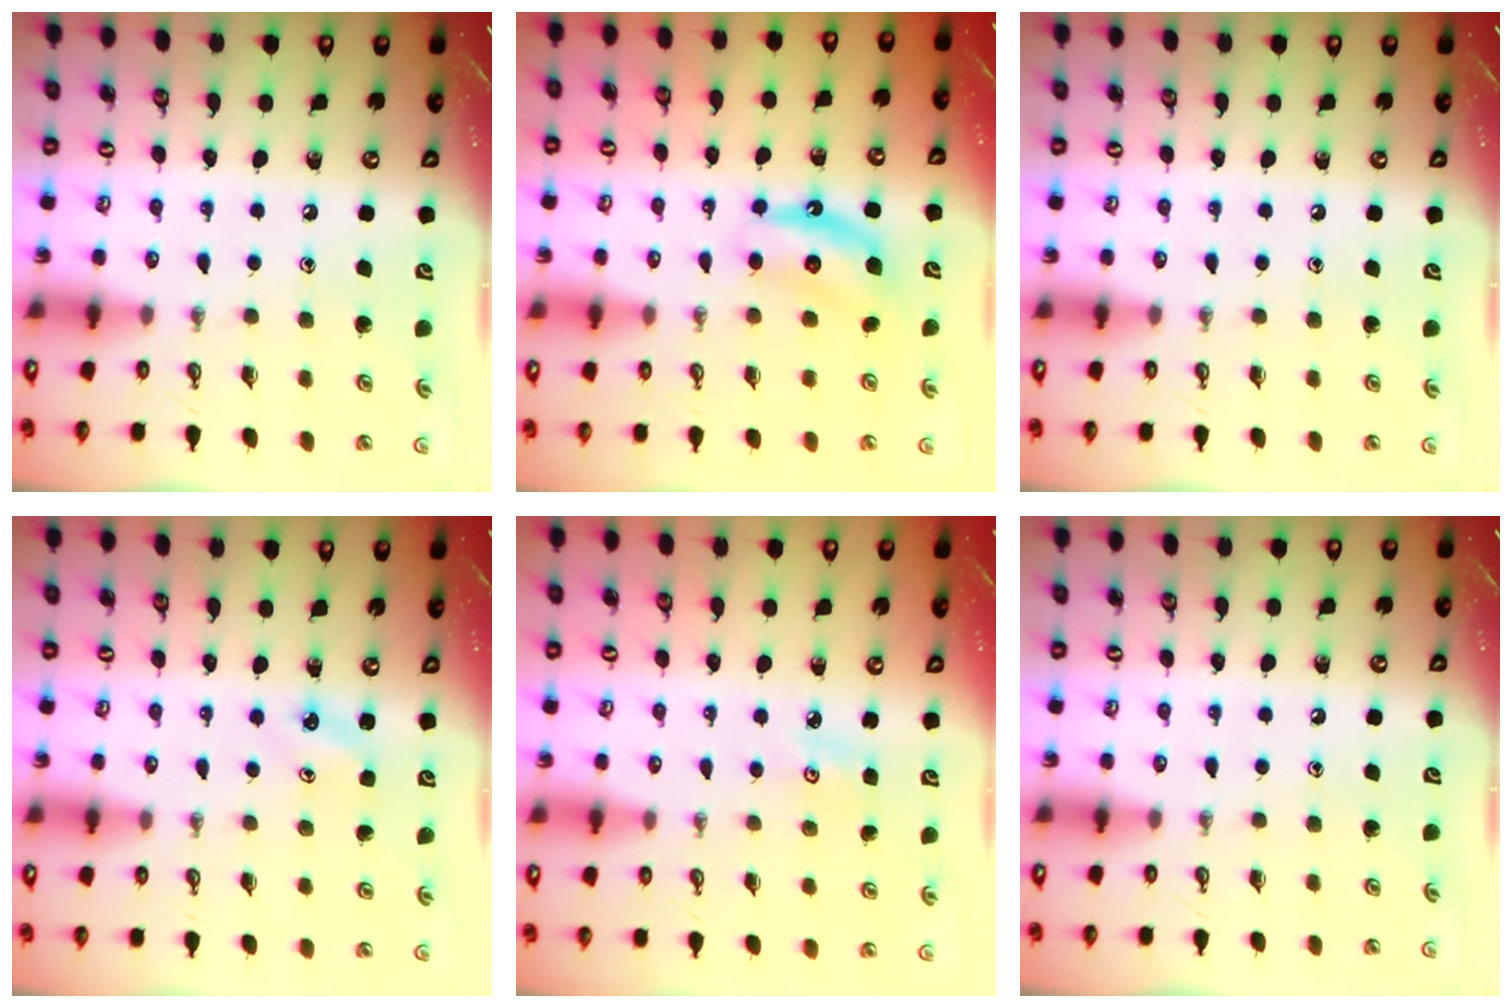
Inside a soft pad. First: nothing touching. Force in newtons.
{"total": 6.0, "press": 6.0, "slide": 0.8}
{"total": 0.0}
{"total": 3.6, "press": 3.6, "slide": 0.3}
{"total": 3.3, "press": 3.3, "slide": 0.3}
{"total": 0.0}